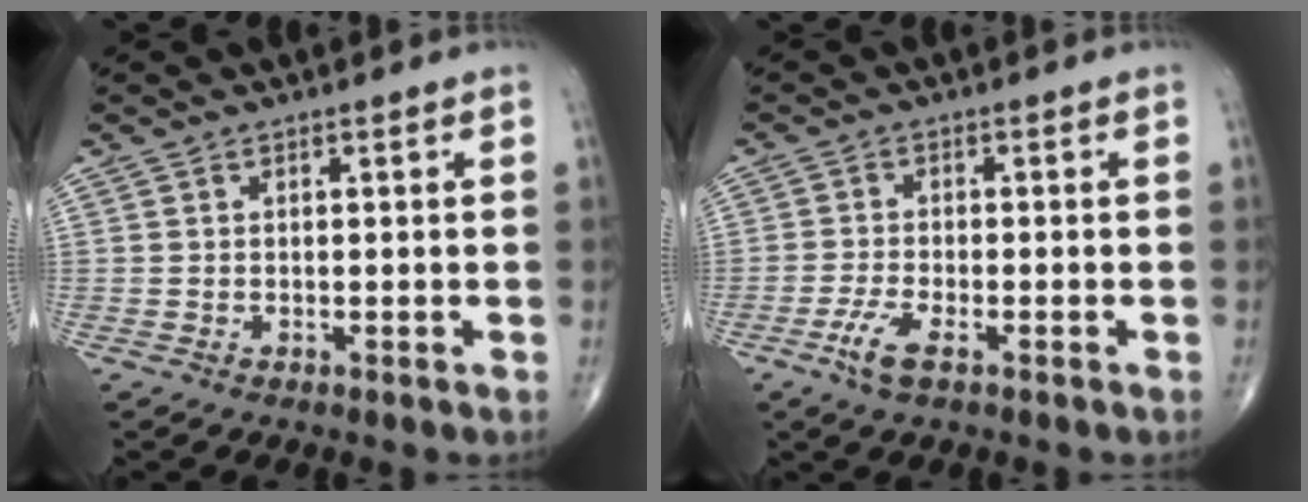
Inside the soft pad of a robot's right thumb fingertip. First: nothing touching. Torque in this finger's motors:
{"motor_torque": [0.52, 0.33, 0.26, 0.17, 0.11]}